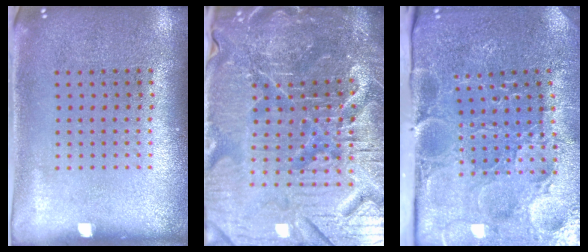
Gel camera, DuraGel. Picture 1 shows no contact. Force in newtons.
{"total": 7.2, "press": 6.5, "slide": 3.2}
{"total": 3.8, "press": 3.7, "slide": 0.9}